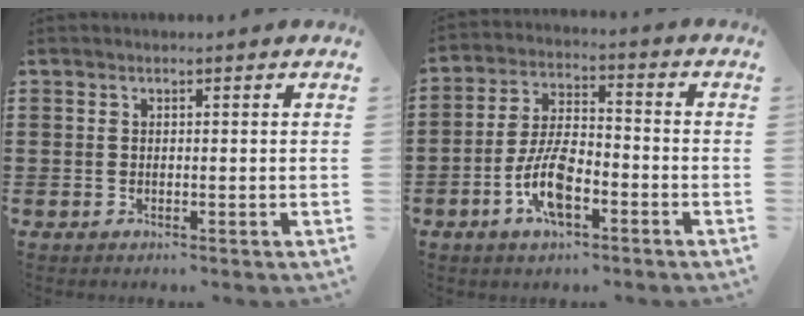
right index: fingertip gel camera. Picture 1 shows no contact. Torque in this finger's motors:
{"motor_torque": [2.14, 0.00, 0.92, 0.21]}